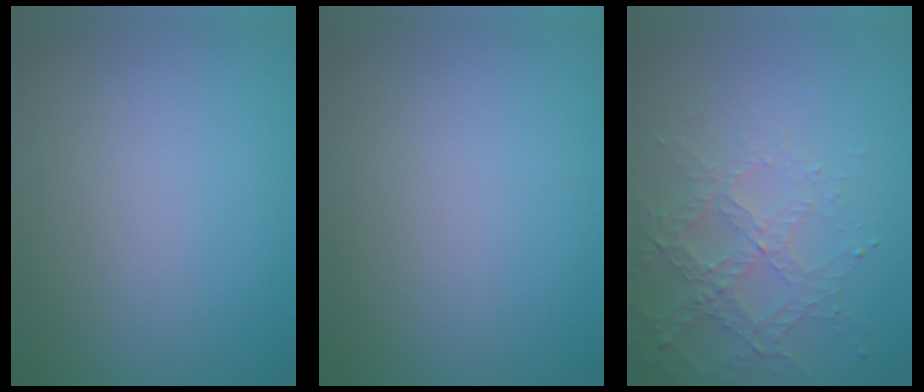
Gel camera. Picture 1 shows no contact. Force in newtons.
{"total": 0.0}
{"total": 3.1, "press": 3.0, "slide": 0.8}